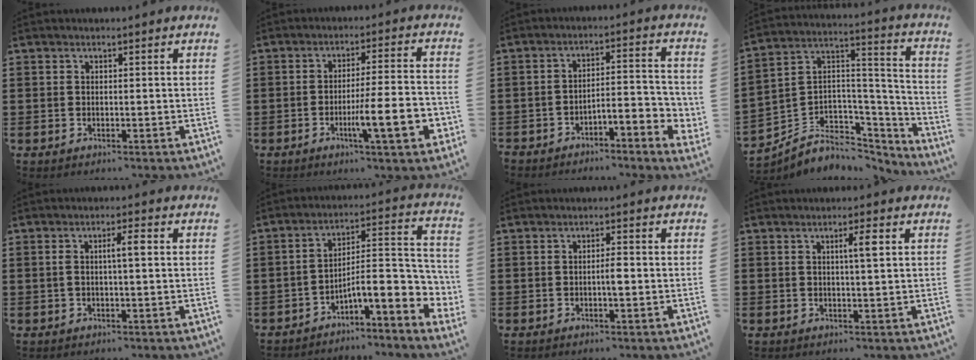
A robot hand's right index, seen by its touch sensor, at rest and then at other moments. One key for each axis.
{"total": 10.7, "fx": -3.5, "fy": 1.5, "fz": 10.0, "tx": -0.162, "ty": -0.007, "tz": -0.061}
{"total": 4.2, "fx": -3.6, "fy": 0.6, "fz": 2.1, "tx": -0.038, "ty": -0.004, "tz": -0.073}
{"total": 5.2, "fx": -2.0, "fy": 4.6, "fz": 1.1, "tx": -0.041, "ty": -0.017, "tz": -0.035}
{"total": 3.0, "fx": 0.2, "fy": 0.3, "fz": 3.0, "tx": -0.049, "ty": 0.000, "tz": -0.003}
{"total": 9.5, "fx": -4.5, "fy": 2.5, "fz": 8.0, "tx": -0.118, "ty": -0.019, "tz": -0.087}
{"total": 2.0, "fx": -0.4, "fy": 0.4, "fz": 1.9, "tx": -0.036, "ty": 0.001, "tz": -0.008}
{"total": 2.8, "fx": 0.7, "fy": 0.0, "fz": 2.7, "tx": -0.045, "ty": -0.003, "tz": 0.007}